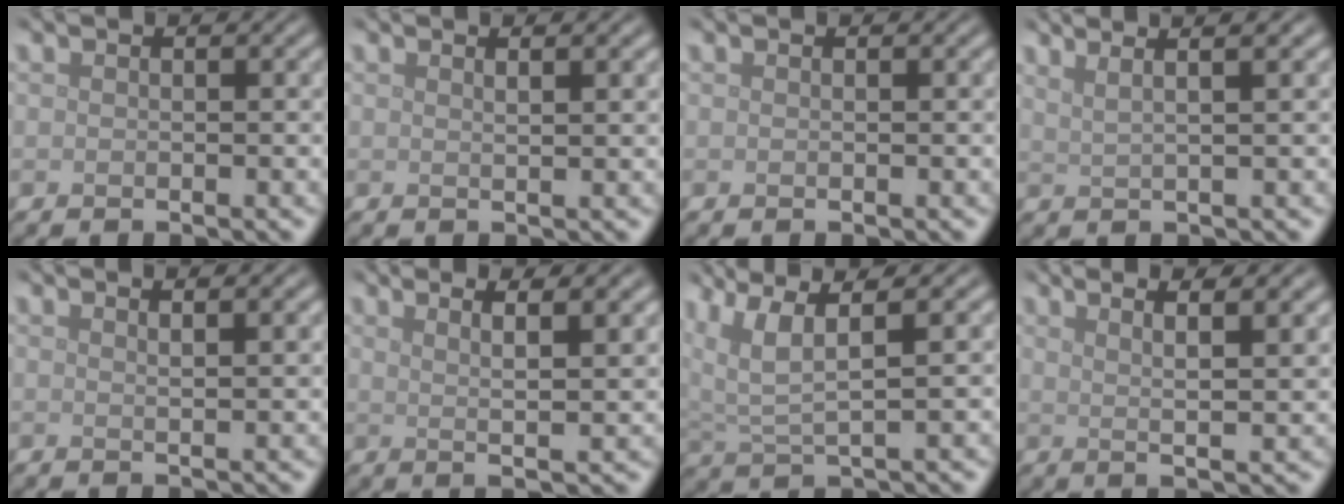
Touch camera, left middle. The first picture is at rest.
{"total": 1.5, "force": [0.8, 0.5, 1.2], "torque": [-0.007, 0.003, 0.009]}
{"total": 0.0}
{"total": 6.4, "force": [4.2, 2.4, 4.3], "torque": [-0.044, 0.044, 0.032]}
{"total": 2.3, "force": [1.4, 0.7, 1.7], "torque": [-0.012, 0.007, 0.007]}
{"total": 5.9, "force": [3.0, 1.5, 4.8], "torque": [-0.052, 0.017, 0.026]}
{"total": 5.3, "force": [3.1, 1.5, 4.0], "torque": [-0.095, 0.006, 0.067]}
{"total": 6.6, "force": [3.5, 1.8, 5.3], "torque": [-0.056, 0.024, 0.029]}